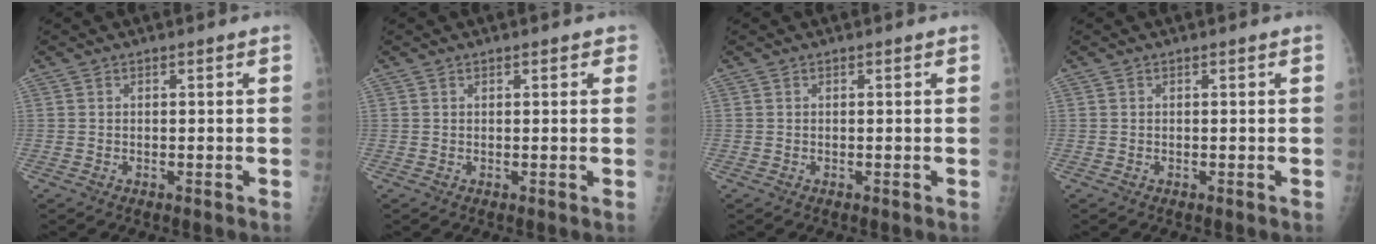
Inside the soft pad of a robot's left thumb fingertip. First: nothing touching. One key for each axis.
{"total": 1.1, "fx": 0.7, "fy": 0.6, "fz": 0.6, "tx": 0.002, "ty": -0.001, "tz": 0.004}
{"total": 0.0}
{"total": 0.0}